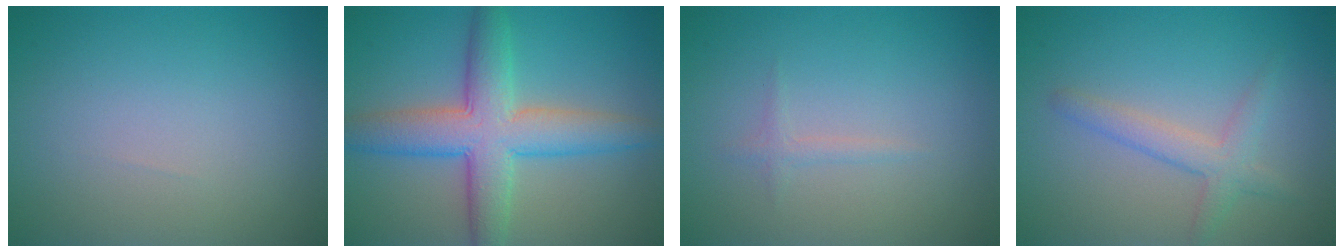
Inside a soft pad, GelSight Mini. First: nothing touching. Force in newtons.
{"total": 7.3, "press": 7.3, "slide": 0.2}
{"total": 0.8, "press": 0.8, "slide": 0.1}
{"total": 2.5, "press": 2.5, "slide": 0.1}